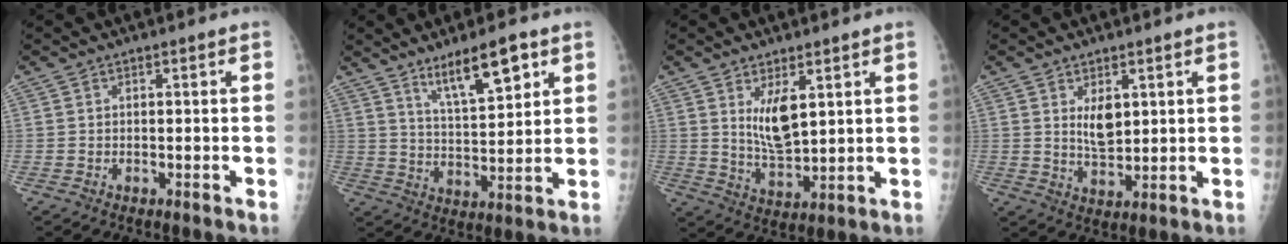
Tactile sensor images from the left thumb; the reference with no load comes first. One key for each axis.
{"total": 10.5, "fx": 6.4, "fy": 2.7, "fz": 7.8, "tx": -0.121, "ty": -0.036, "tz": 0.116}
{"total": 7.6, "fx": 3.0, "fy": 3.1, "fz": 6.2, "tx": -0.099, "ty": -0.032, "tz": 0.065}
{"total": 5.4, "fx": 1.9, "fy": 2.9, "fz": 4.1, "tx": -0.056, "ty": -0.021, "tz": 0.040}